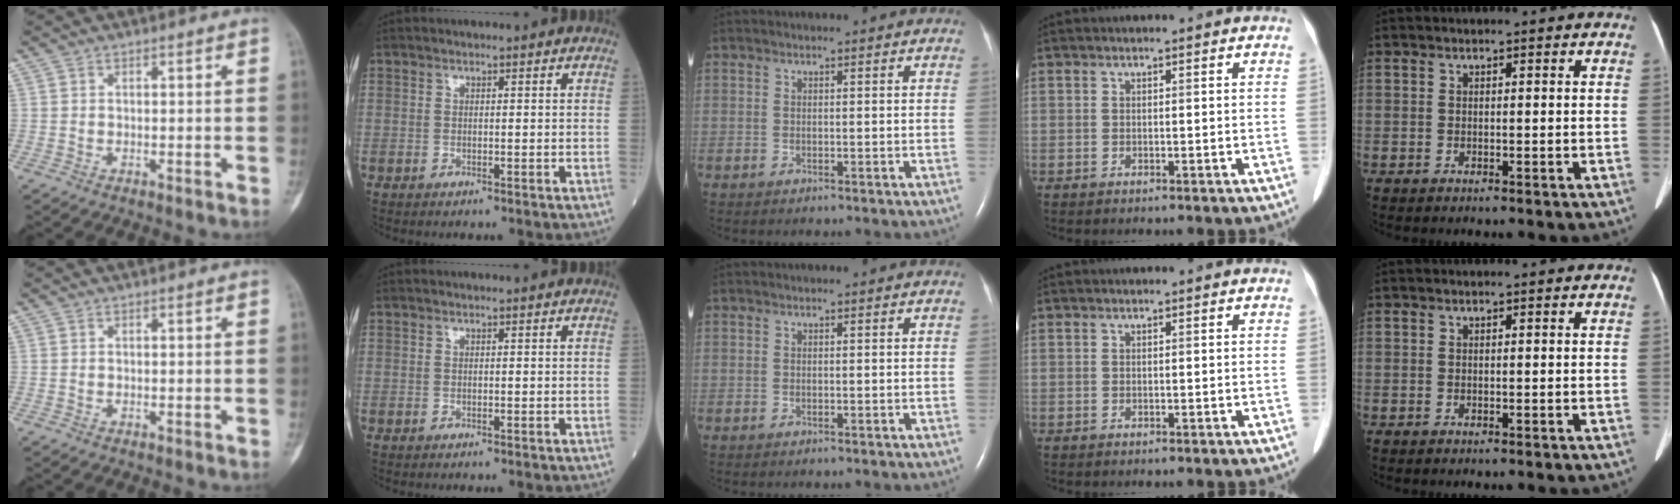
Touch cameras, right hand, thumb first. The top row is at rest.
{}